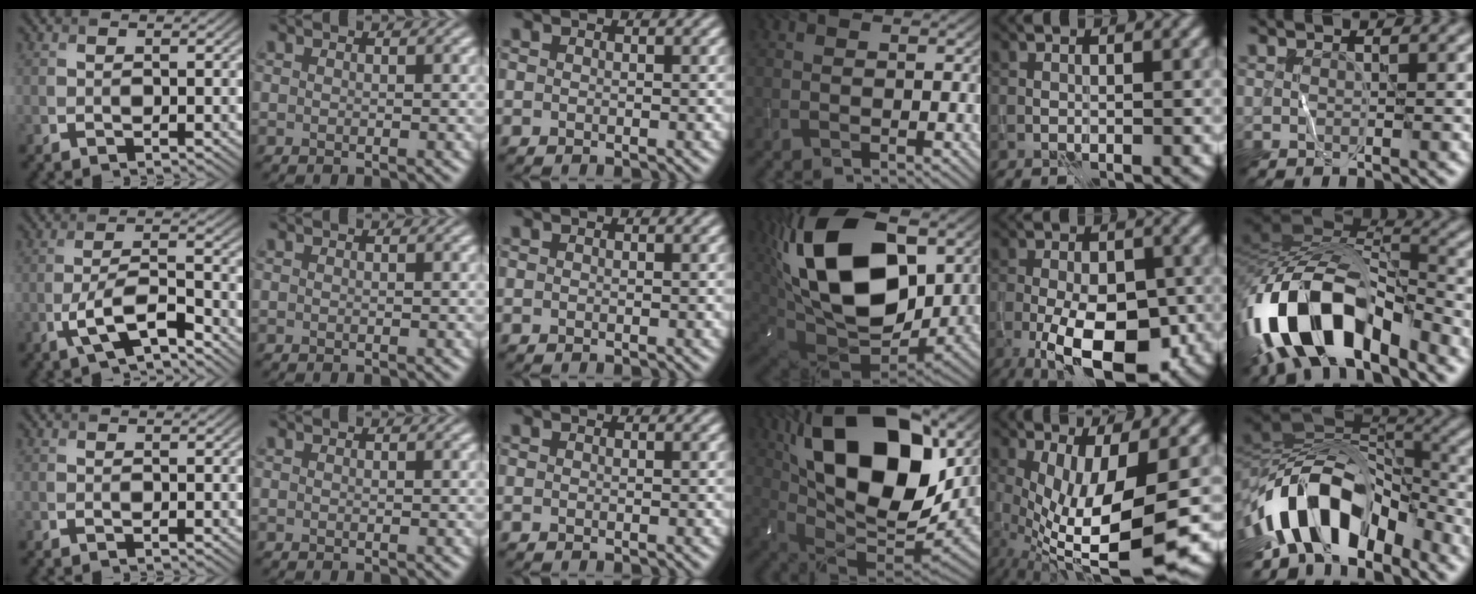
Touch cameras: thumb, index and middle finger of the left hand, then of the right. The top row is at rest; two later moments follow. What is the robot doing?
{"motion": "wipe", "object": "whiteboard"}